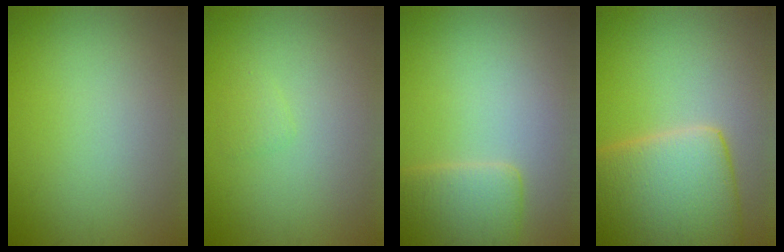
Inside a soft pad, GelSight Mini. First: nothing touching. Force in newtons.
{"total": 0.8, "press": 0.8, "slide": 0.0}
{"total": 3.7, "press": 3.7, "slide": 0.3}
{"total": 10.9, "press": 10.8, "slide": 0.6}